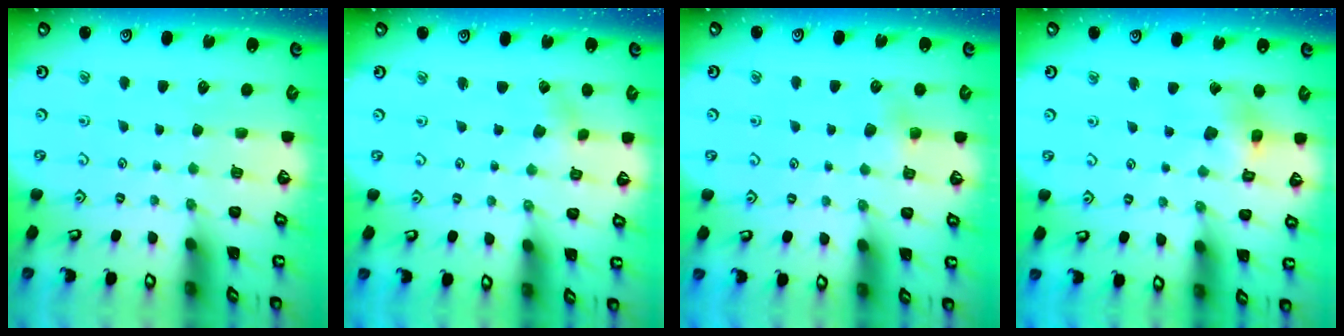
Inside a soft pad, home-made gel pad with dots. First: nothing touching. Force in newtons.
{"total": 1.1, "press": 1.1, "slide": 0.1}
{"total": 3.4, "press": 3.4, "slide": 0.3}
{"total": 10.1, "press": 10.0, "slide": 1.4}